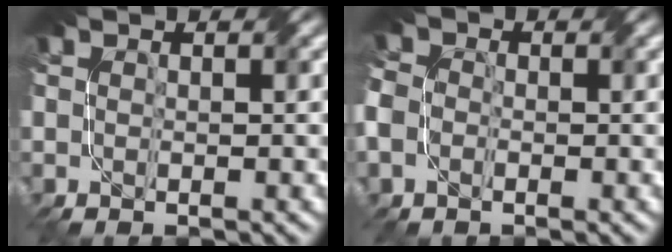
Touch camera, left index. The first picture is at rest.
{"total": 3.6, "force": [-0.7, 3.2, 1.5], "torque": [-0.028, 0.016, -0.024]}